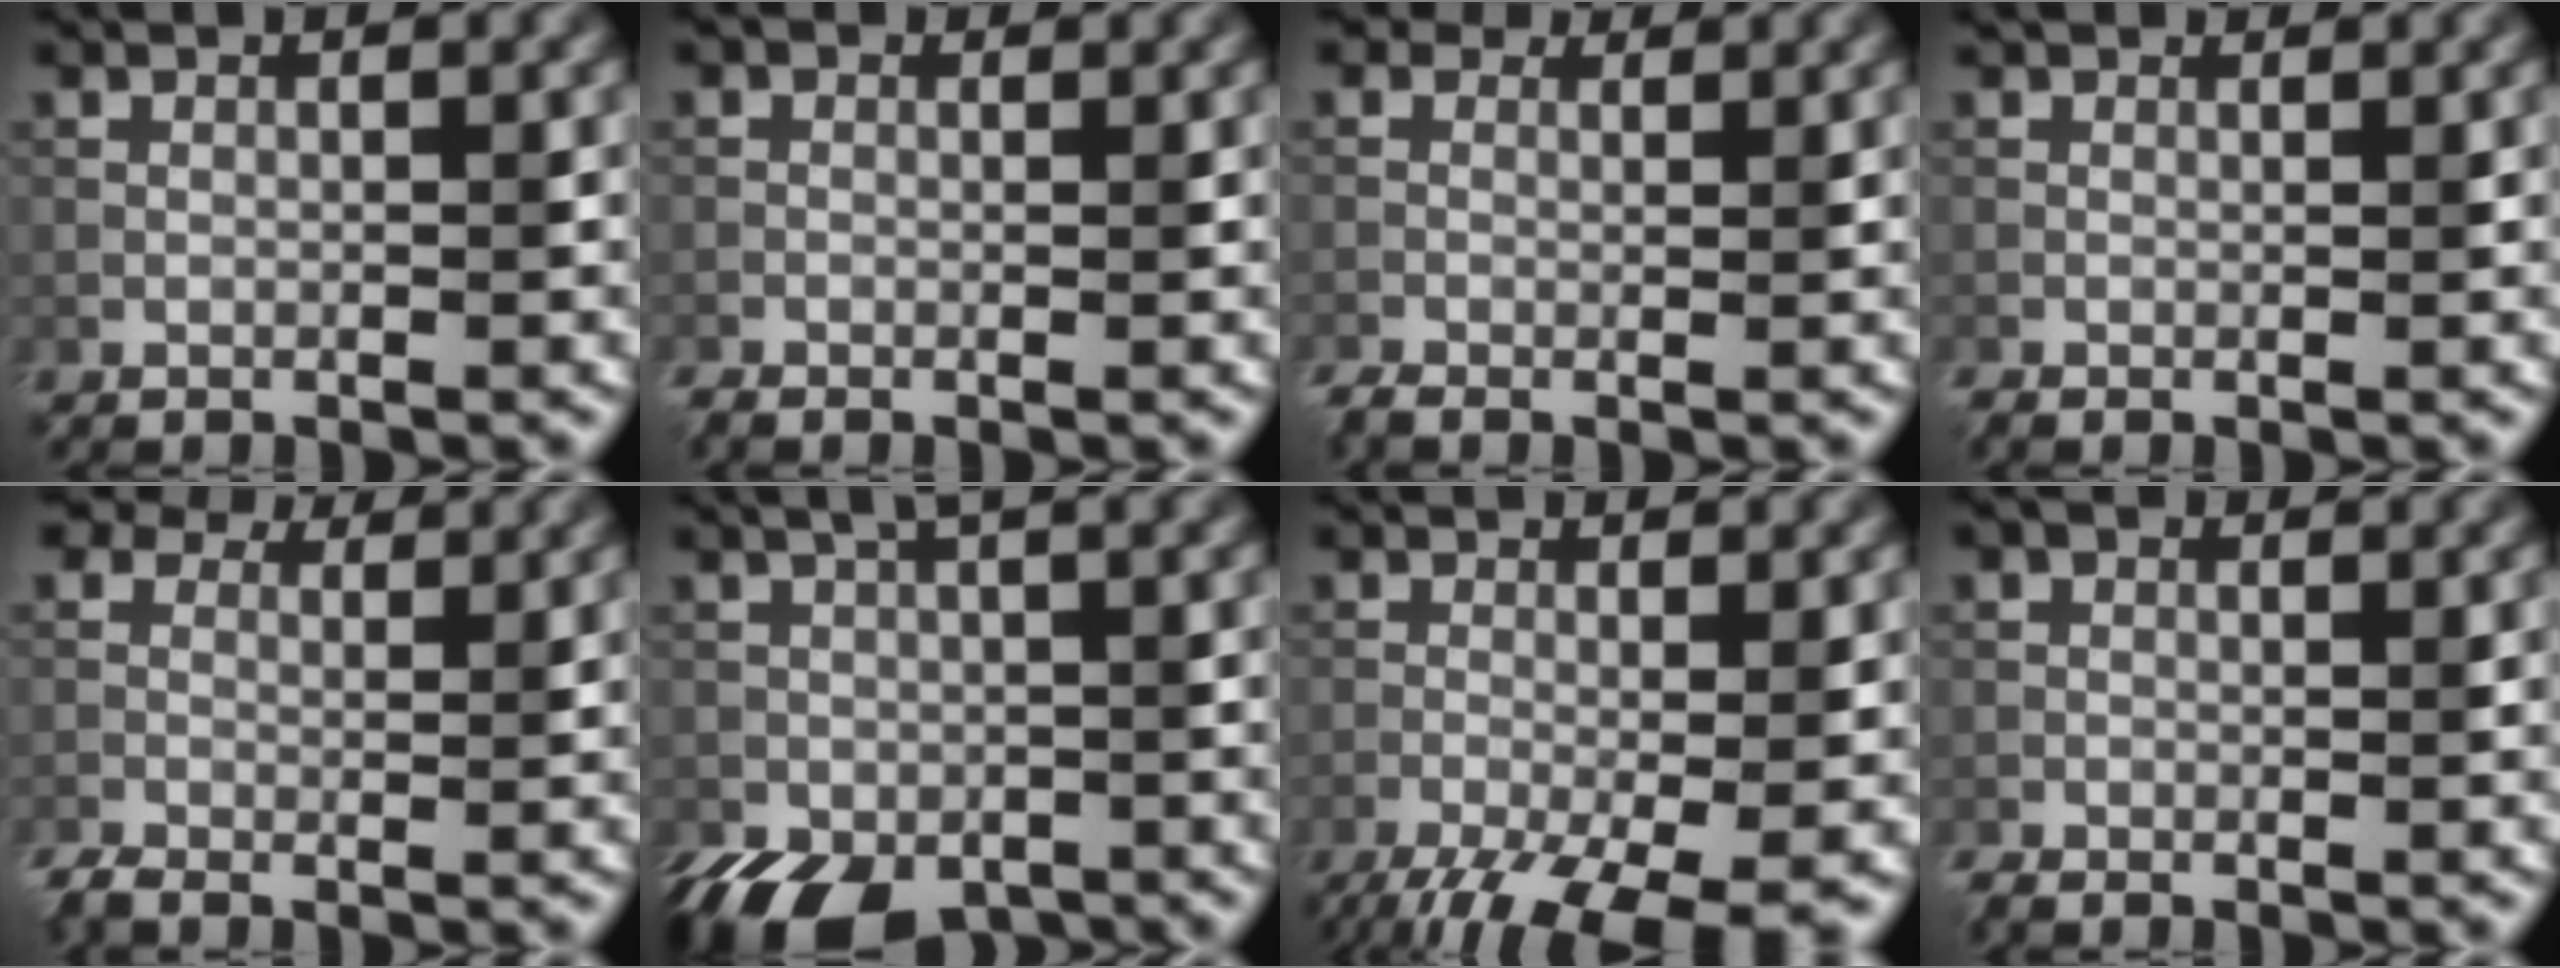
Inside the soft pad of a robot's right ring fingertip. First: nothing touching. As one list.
[{"total": 1.4, "force": [-0.6, 0.8, 0.9], "torque": [-0.021, -0.004, -0.012]}, {"total": 3.0, "force": [0.6, 2.2, 2.0], "torque": [-0.042, -0.004, 0.003]}, {"total": 1.9, "force": [1.3, 0.8, 1.1], "torque": [-0.023, 0.000, 0.016]}, {"total": 5.0, "force": [1.7, 3.4, 3.3], "torque": [-0.073, 0.000, 0.022]}, {"total": 8.4, "force": [-3.5, 4.3, 6.3], "torque": [-0.106, -0.026, -0.047]}, {"total": 10.4, "force": [-6.1, 3.3, 7.8], "torque": [-0.145, -0.024, -0.093]}, {"total": 1.7, "force": [-0.7, 1.0, 1.2], "torque": [-0.027, -0.003, -0.014]}]